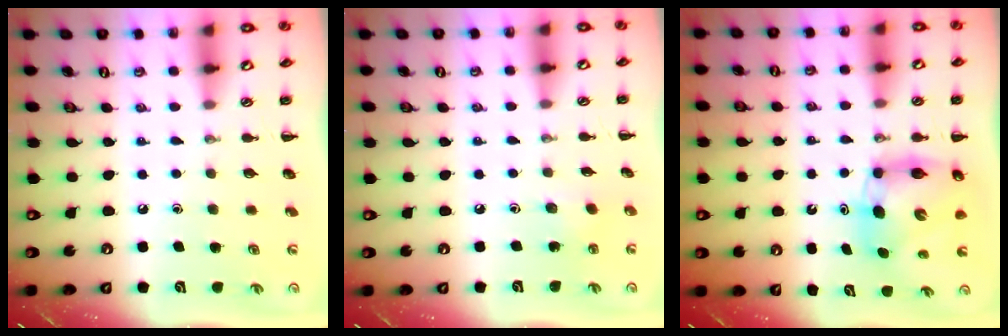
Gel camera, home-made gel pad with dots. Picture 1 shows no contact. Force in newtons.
{"total": 2.6, "press": 2.5, "slide": 0.7}
{"total": 7.6, "press": 7.4, "slide": 1.6}